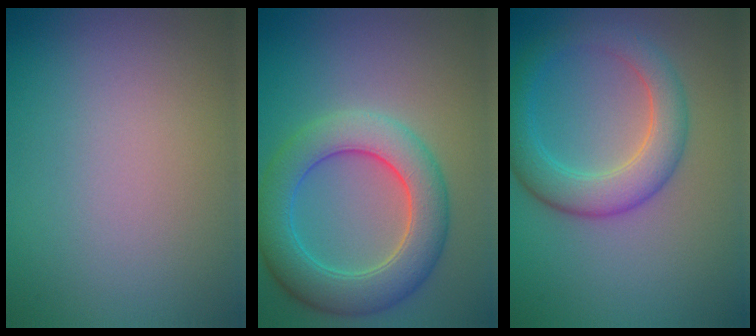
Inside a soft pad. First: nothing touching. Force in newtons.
{"total": 6.8, "press": 6.8, "slide": 0.3}
{"total": 4.9, "press": 4.9, "slide": 0.1}